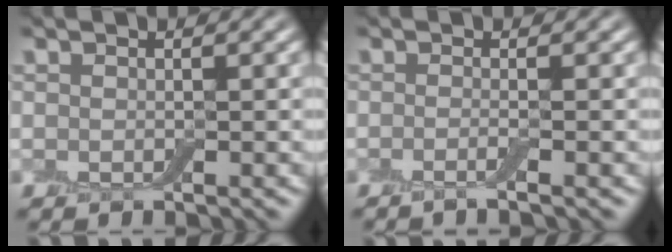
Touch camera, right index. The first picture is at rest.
{"total": 1.5, "force": [-0.6, 0.4, 1.3], "torque": [-0.014, -0.009, -0.021]}